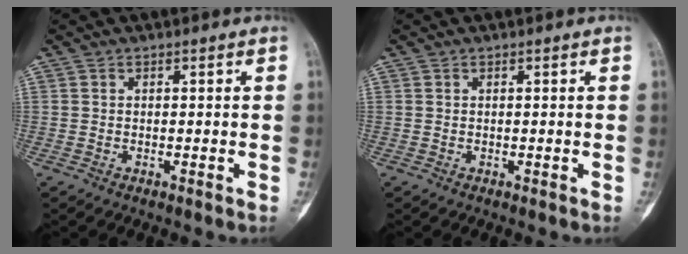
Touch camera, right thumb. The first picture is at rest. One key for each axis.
{"total": 0.0}